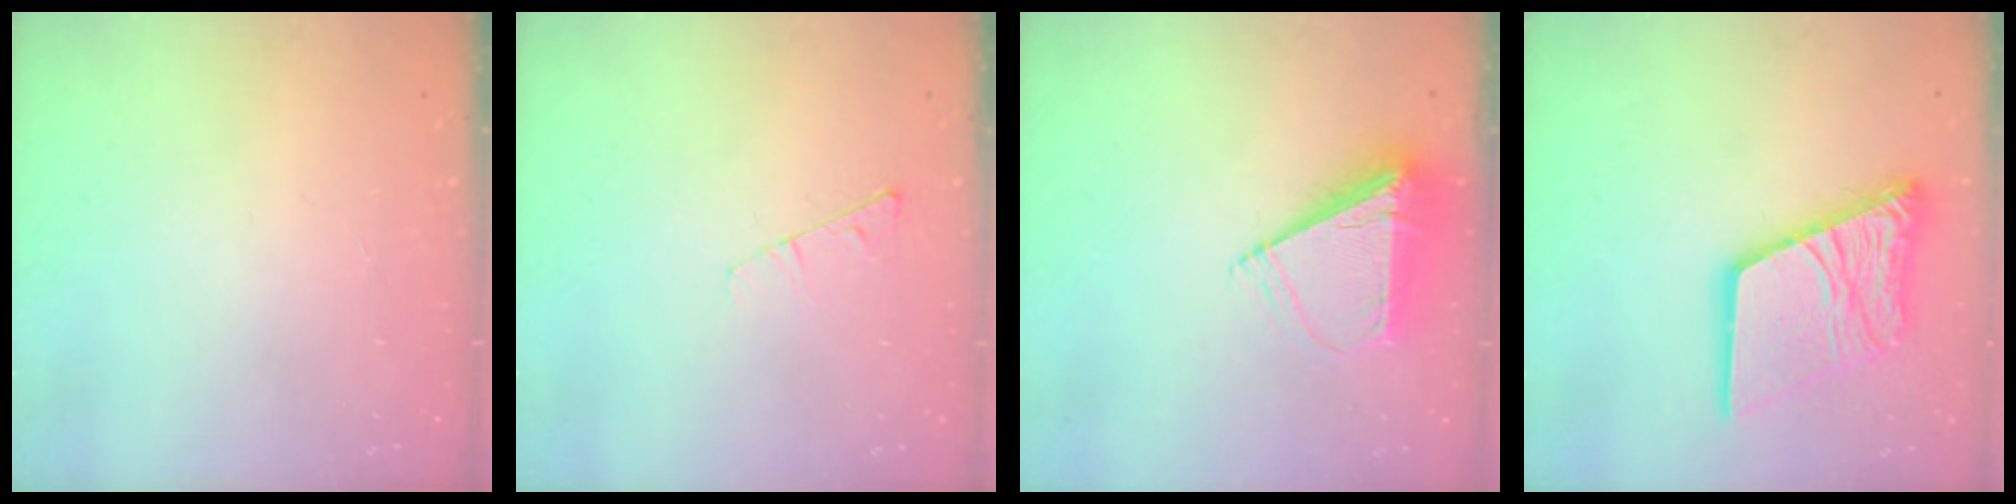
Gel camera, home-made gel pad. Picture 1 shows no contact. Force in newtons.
{"total": 3.9, "press": 3.9, "slide": 0.5}
{"total": 7.8, "press": 7.7, "slide": 1.1}
{"total": 18.7, "press": 18.6, "slide": 2.5}